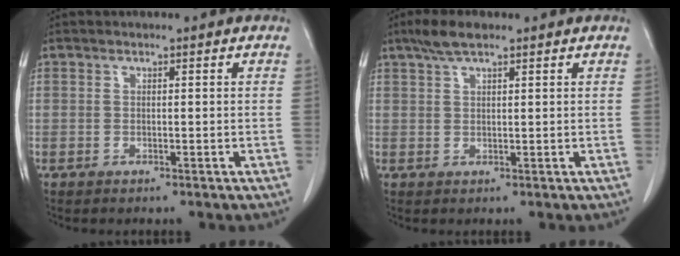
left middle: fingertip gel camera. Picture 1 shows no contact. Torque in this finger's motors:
{"motor_torque": [0.88, -0.78, -0.02, 0.05]}